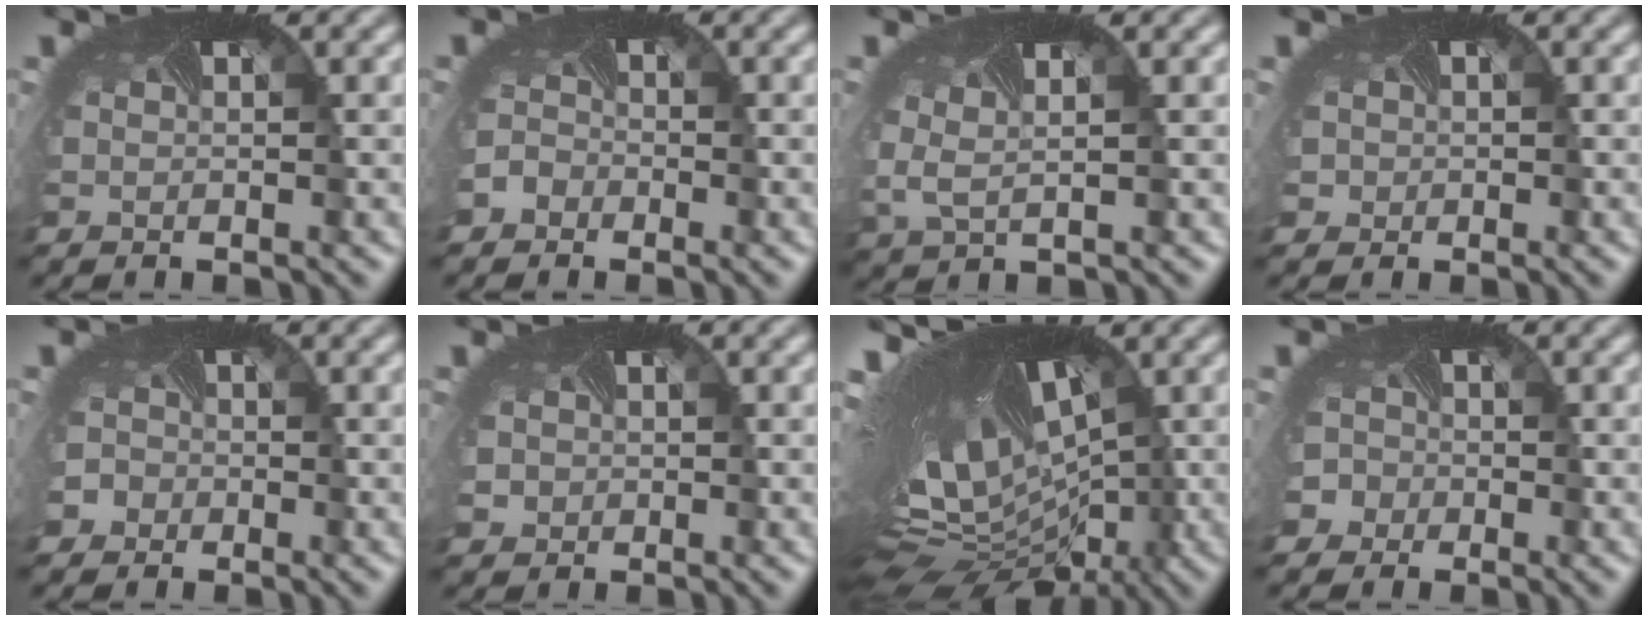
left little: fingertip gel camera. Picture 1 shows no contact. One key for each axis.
{"total": 2.2, "fx": -1.6, "fy": 1.5, "fz": 0.1, "tx": 0.006, "ty": -0.007, "tz": -0.023}
{"total": 2.3, "fx": 0.0, "fy": 1.4, "fz": 1.9, "tx": -0.059, "ty": -0.011, "tz": 0.012}
{"total": 2.0, "fx": 0.3, "fy": 1.9, "fz": 0.6, "tx": -0.017, "ty": 0.004, "tz": 0.000}
{"total": 3.6, "fx": -1.5, "fy": 3.1, "fz": 0.8, "tx": -0.010, "ty": 0.004, "tz": -0.037}
{"total": 1.9, "fx": 0.0, "fy": 1.8, "fz": 0.5, "tx": -0.016, "ty": 0.001, "tz": 0.000}
{"total": 17.3, "fx": 0.3, "fy": 8.6, "fz": 15.1, "tx": -0.248, "ty": 0.022, "tz": 0.030}
{"total": 5.4, "fx": -2.9, "fy": 4.4, "fz": 1.1, "tx": -0.021, "ty": -0.007, "tz": -0.058}